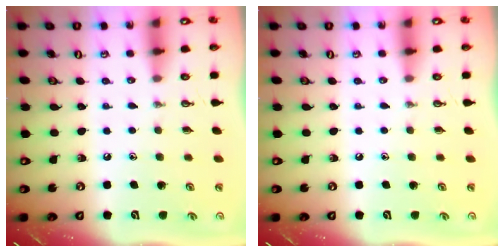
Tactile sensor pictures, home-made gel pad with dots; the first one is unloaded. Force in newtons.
{"total": 0.0}